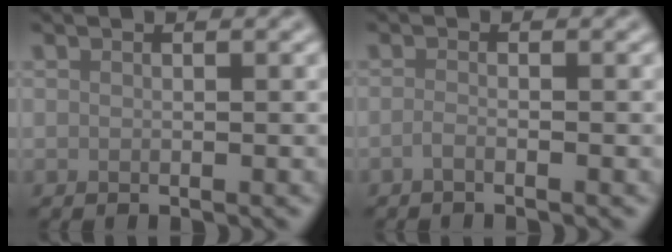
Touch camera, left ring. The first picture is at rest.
{"total": 0.9, "force": [-0.6, 0.2, 0.7], "torque": [-0.010, -0.001, -0.014]}